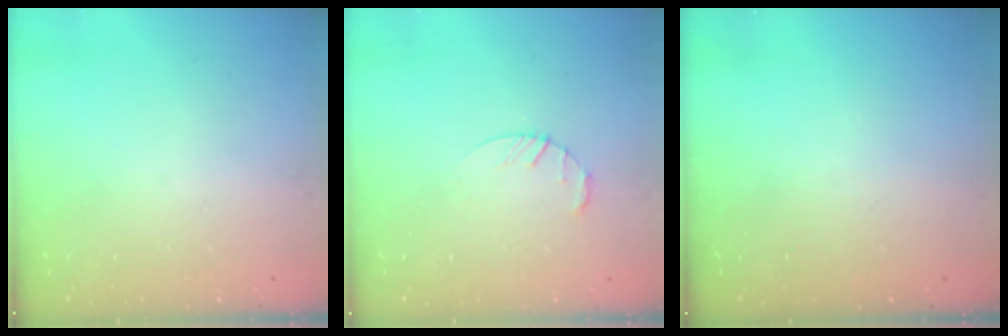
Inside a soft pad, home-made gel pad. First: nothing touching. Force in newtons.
{"total": 3.4, "press": 3.3, "slide": 0.5}
{"total": 0.0}